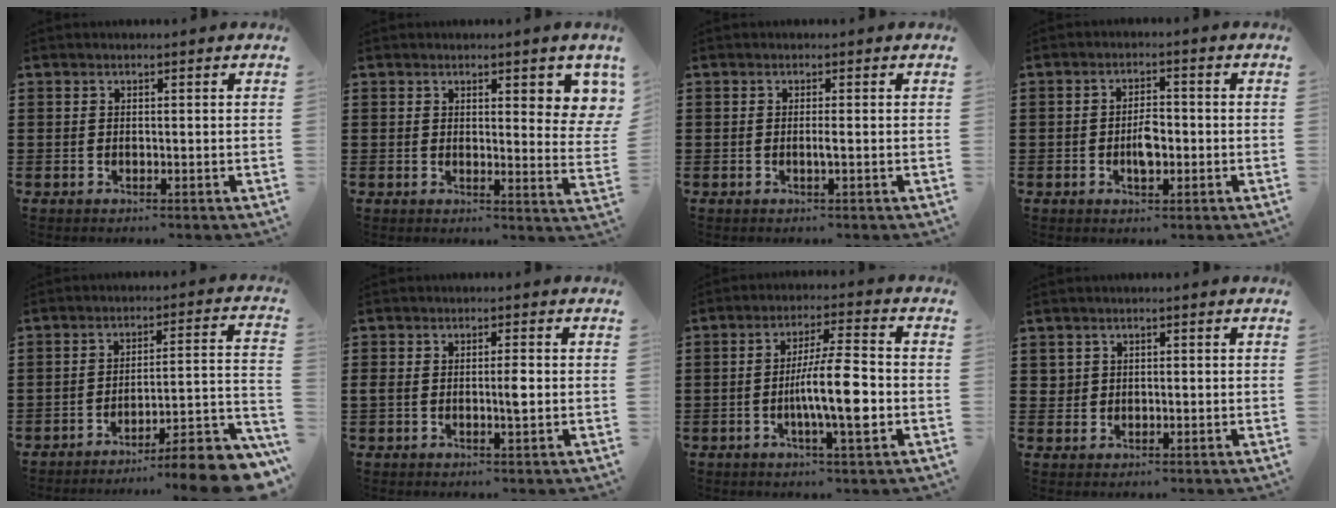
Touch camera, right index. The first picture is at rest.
{"total": 3.7, "force": [2.3, 1.1, 2.7], "torque": [-0.037, -0.011, 0.035]}
{"total": 1.0, "force": [-0.3, -0.2, 1.0], "torque": [-0.019, -0.004, -0.005]}
{"total": 4.2, "force": [-1.2, 1.5, 3.8], "torque": [-0.074, 0.002, -0.024]}
{"total": 7.9, "force": [-6.7, 0.1, 4.3], "torque": [-0.058, -0.004, -0.130]}
{"total": 2.6, "force": [-0.4, 0.6, 2.5], "torque": [-0.045, 0.000, -0.009]}
{"total": 9.3, "force": [-2.0, 1.5, 9.0], "torque": [-0.155, -0.004, -0.041]}
{"total": 1.3, "force": [0.3, 1.3, 0.3], "torque": [-0.011, 0.007, 0.004]}